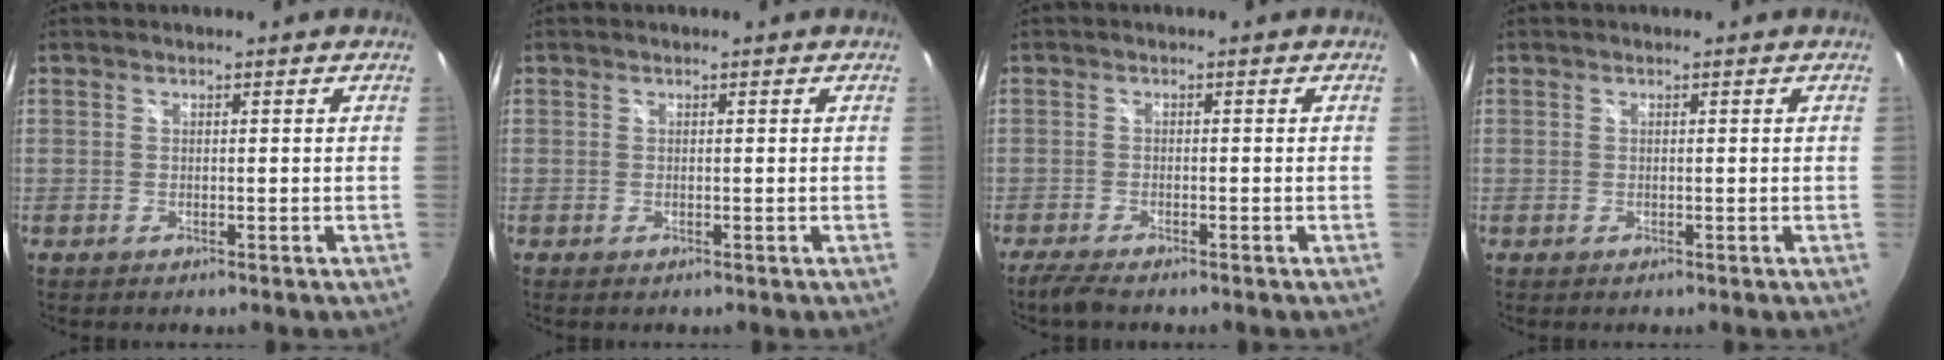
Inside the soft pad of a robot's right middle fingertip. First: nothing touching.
{"total": 0.0}
{"total": 3.5, "force": [-2.8, 0.4, 1.9], "torque": [-0.050, -0.010, -0.053]}
{"total": 0.0}